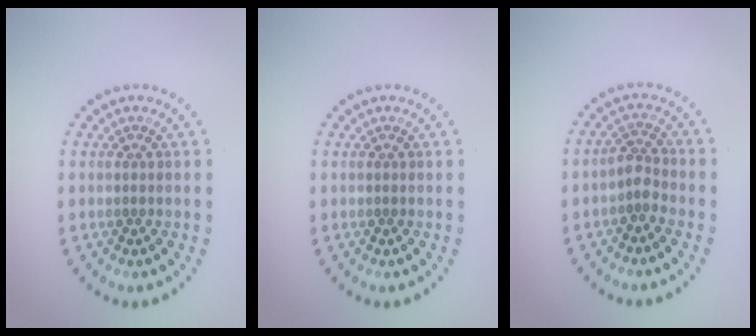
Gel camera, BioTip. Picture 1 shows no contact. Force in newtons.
{"total": 0.0}
{"total": 1.8, "press": 1.3, "slide": 1.1}